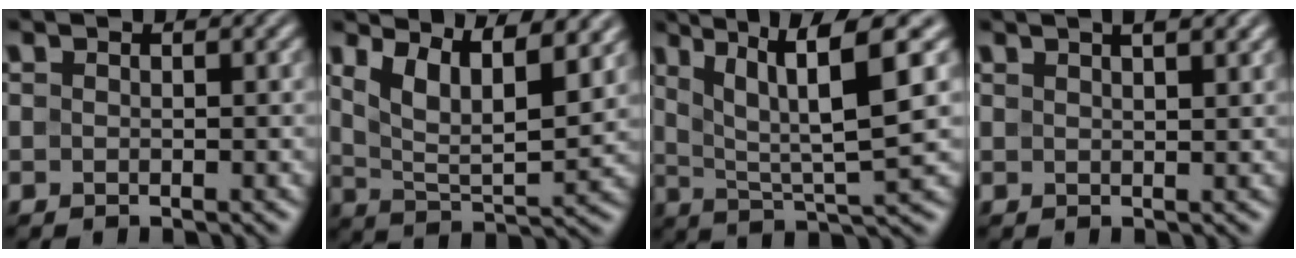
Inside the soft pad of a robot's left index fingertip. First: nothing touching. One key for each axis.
{"total": 9.0, "fx": 5.2, "fy": 3.2, "fz": 6.6, "tx": -0.118, "ty": 0.010, "tz": 0.075}
{"total": 9.8, "fx": 4.1, "fy": 1.9, "fz": 8.7, "tx": -0.140, "ty": 0.008, "tz": 0.075}
{"total": 4.0, "fx": 2.5, "fy": 1.5, "fz": 2.6, "tx": -0.006, "ty": 0.017, "tz": 0.011}